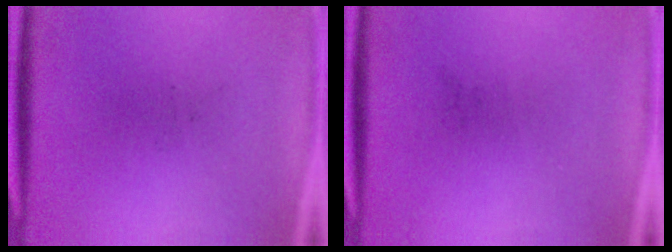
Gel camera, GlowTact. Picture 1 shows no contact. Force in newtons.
{"total": 0.0}